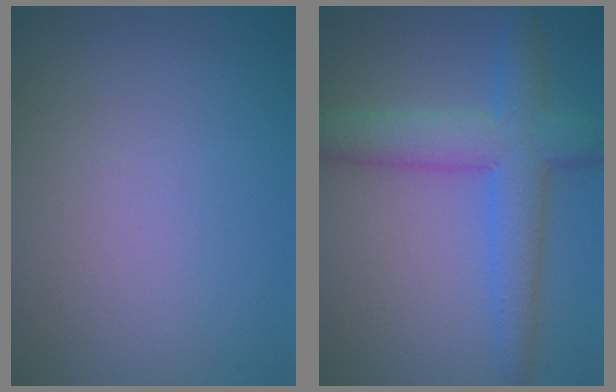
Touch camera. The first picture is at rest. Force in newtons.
{"total": 6.1, "press": 6.1, "slide": 0.2}